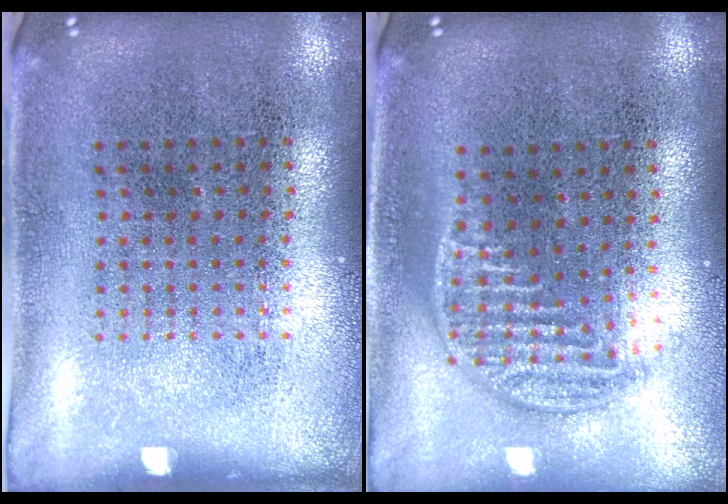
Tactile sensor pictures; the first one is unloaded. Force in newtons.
{"total": 1.3, "press": 1.1, "slide": 0.7}